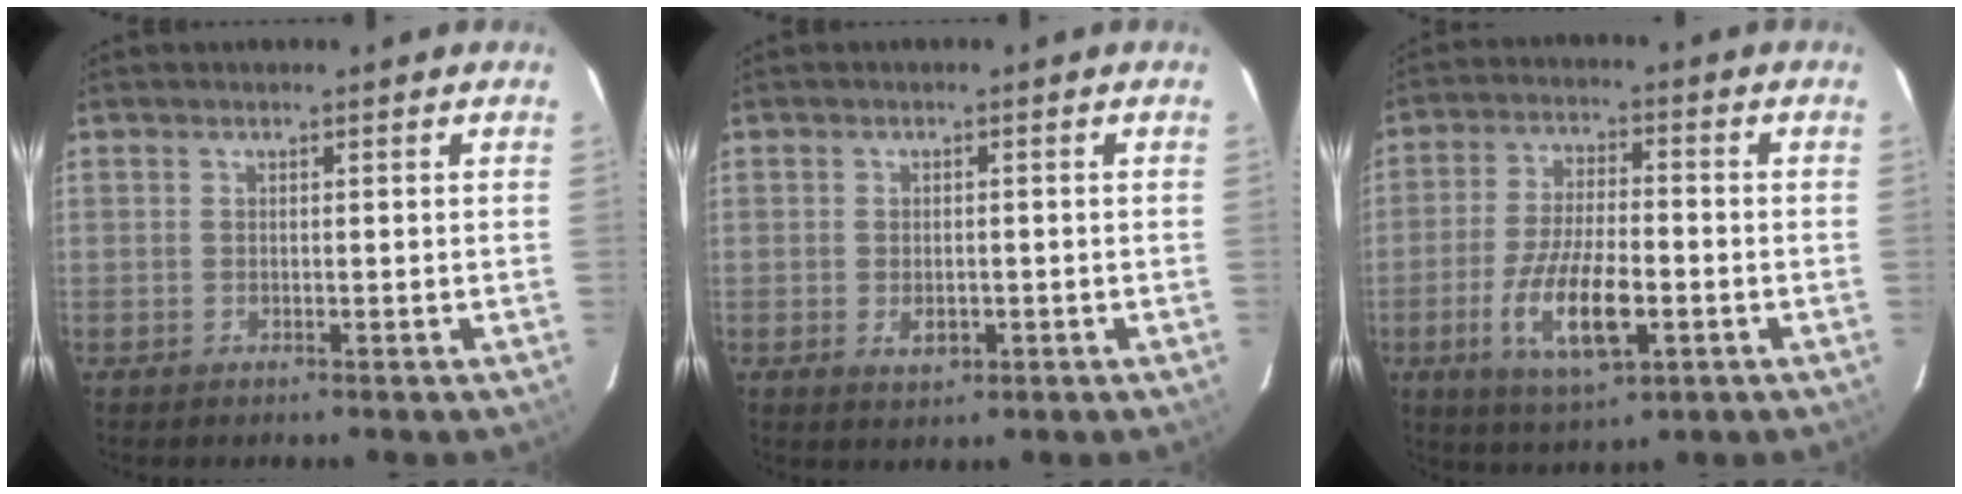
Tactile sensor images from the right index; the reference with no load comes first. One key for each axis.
{"total": 3.2, "fx": -1.0, "fy": 2.0, "fz": 2.3, "tx": -0.043, "ty": -0.007, "tz": -0.013}
{"total": 13.1, "fx": -4.5, "fy": 4.8, "fz": 11.3, "tx": -0.231, "ty": -0.017, "tz": -0.079}